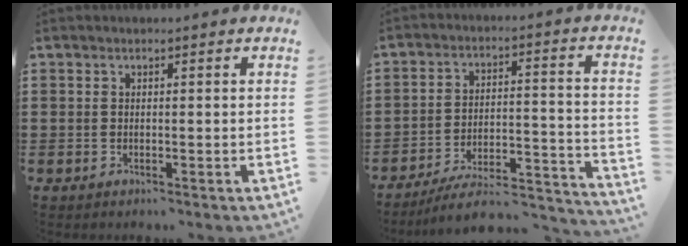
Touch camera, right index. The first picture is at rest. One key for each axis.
{"total": 7.5, "fx": -6.6, "fy": 1.4, "fz": 3.3, "tx": -0.050, "ty": 0.008, "tz": -0.128}